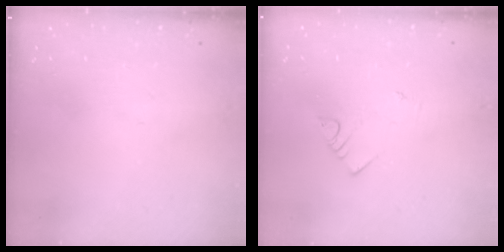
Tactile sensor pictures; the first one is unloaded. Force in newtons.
{"total": 2.1, "press": 2.1, "slide": 0.4}